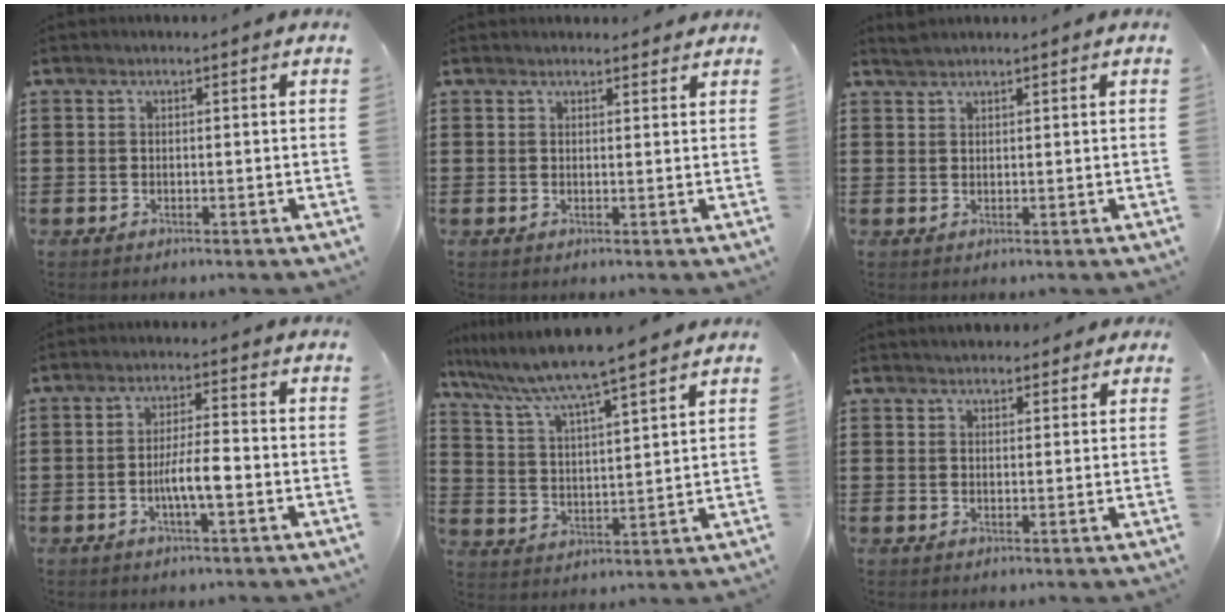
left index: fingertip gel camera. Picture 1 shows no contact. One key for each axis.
{"total": 1.4, "fx": 1.3, "fy": 0.4, "fz": 0.1, "tx": -0.004, "ty": 0.003, "tz": 0.026}
{"total": 1.2, "fx": 1.2, "fy": 0.1, "fz": 0.3, "tx": -0.006, "ty": 0.001, "tz": 0.023}
{"total": 5.1, "fx": -1.4, "fy": 1.0, "fz": 4.8, "tx": -0.095, "ty": 0.002, "tz": -0.031}
{"total": 7.0, "fx": 6.4, "fy": -0.7, "fz": 2.8, "tx": -0.084, "ty": -0.042, "tz": 0.104}
{"total": 2.3, "fx": 2.1, "fy": 0.8, "fz": 0.3, "tx": -0.010, "ty": 0.003, "tz": 0.040}